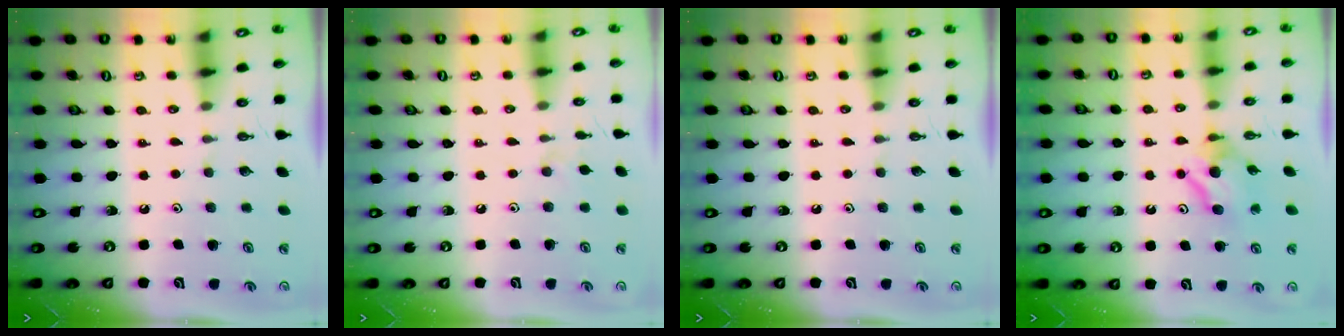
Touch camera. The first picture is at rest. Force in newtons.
{"total": 2.5, "press": 2.4, "slide": 0.5}
{"total": 0.0}
{"total": 7.6, "press": 7.5, "slide": 0.6}